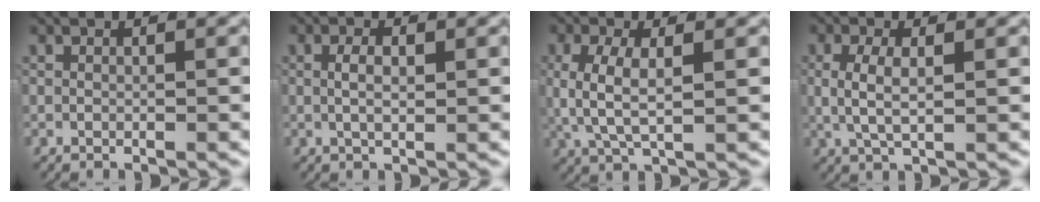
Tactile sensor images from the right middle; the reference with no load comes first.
{"total": 1.9, "force": [0.1, 0.5, 1.8], "torque": [-0.027, -0.003, 0.002]}
{"total": 4.1, "force": [0.4, 1.8, 3.7], "torque": [-0.080, -0.011, 0.017]}
{"total": 3.2, "force": [0.4, 1.3, 2.9], "torque": [-0.060, -0.008, 0.015]}